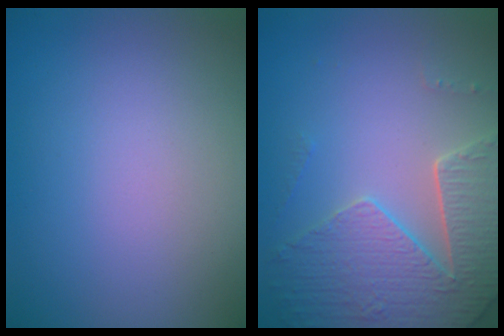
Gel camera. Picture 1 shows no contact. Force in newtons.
{"total": 5.2, "press": 4.7, "slide": 2.3}